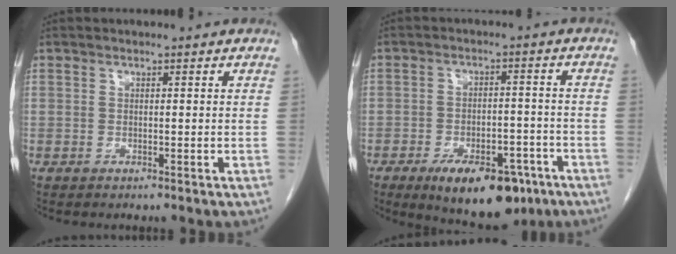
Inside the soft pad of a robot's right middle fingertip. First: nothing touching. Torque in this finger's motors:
{"motor_torque": [1.46, -0.67, 0.19, 0.08]}